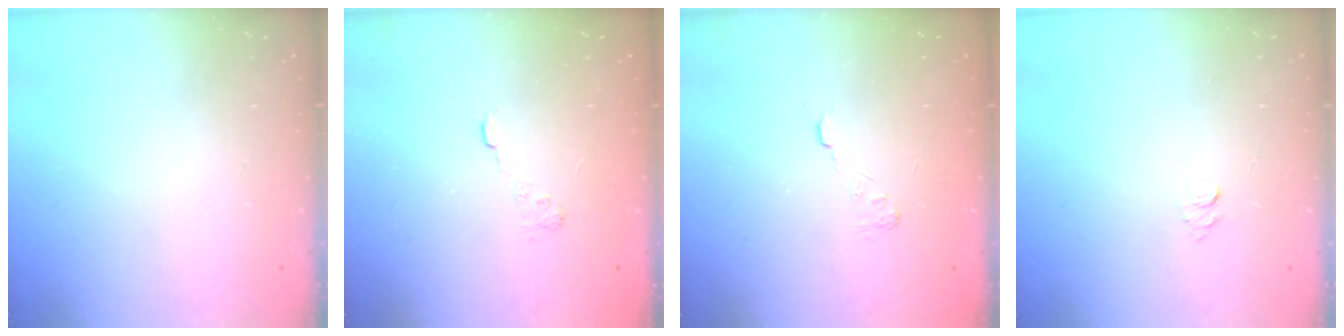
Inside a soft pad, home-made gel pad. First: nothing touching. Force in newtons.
{"total": 2.9, "press": 2.5, "slide": 1.4}
{"total": 2.3, "press": 1.8, "slide": 1.4}
{"total": 5.2, "press": 5.1, "slide": 0.5}